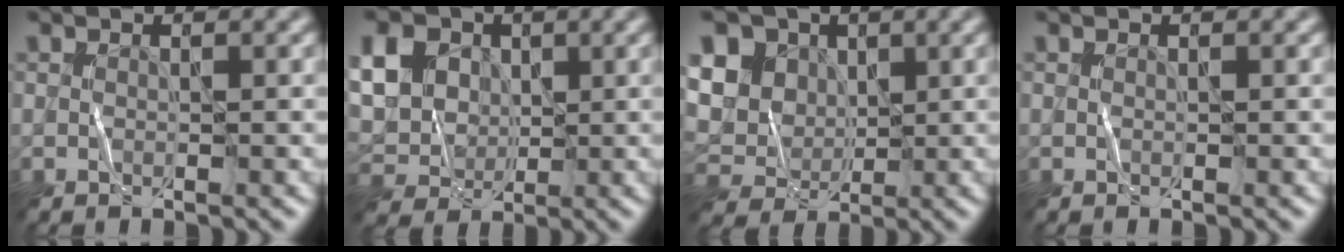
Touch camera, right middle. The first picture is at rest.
{"total": 6.1, "force": [1.9, 5.0, 2.9], "torque": [-0.100, 0.019, 0.033]}
{"total": 9.9, "force": [4.2, 7.9, 4.2], "torque": [-0.110, 0.025, 0.071]}
{"total": 0.0}